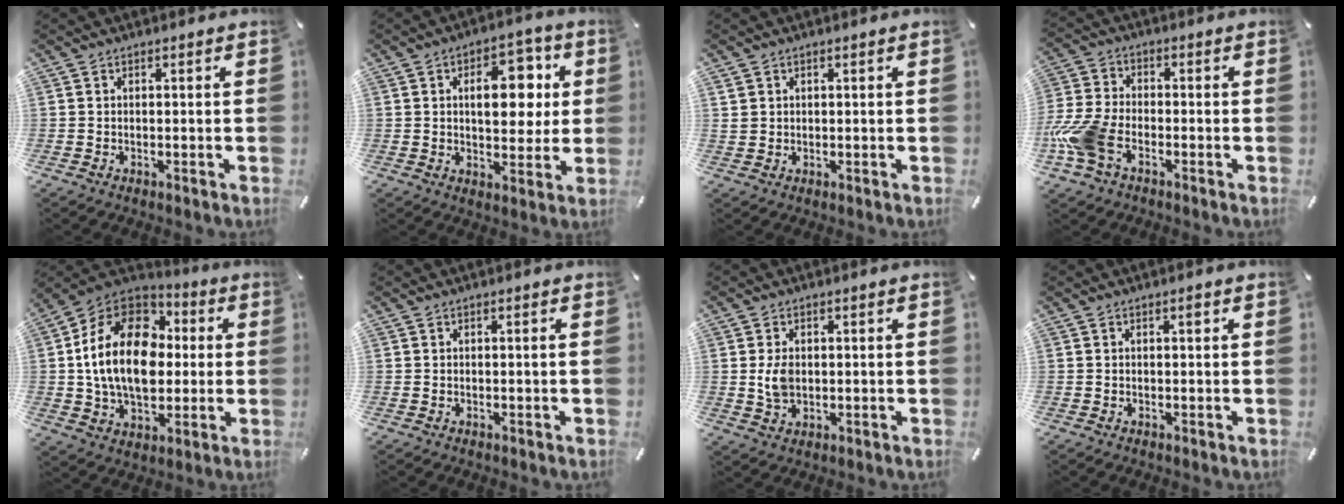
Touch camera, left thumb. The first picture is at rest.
{"total": 12.7, "force": [3.1, 7.9, 9.4], "torque": [-0.120, -0.005, 0.046]}
{"total": 2.2, "force": [1.2, 1.8, 0.2], "torque": [-0.005, 0.002, 0.024]}
{"total": 10.5, "force": [-3.9, 6.8, 7.0], "torque": [-0.156, 0.012, -0.071]}
{"total": 20.7, "force": [0.7, 14.9, 14.3], "torque": [-0.298, 0.016, 0.005]}
{"total": 0.6, "force": [0.1, -0.1, 0.5], "torque": [-0.008, -0.001, 0.001]}
{"total": 4.9, "force": [0.5, 3.4, 3.5], "torque": [-0.075, -0.003, 0.004]}
{"total": 1.0, "force": [0.4, 0.3, 0.9], "torque": [-0.010, 0.000, 0.004]}